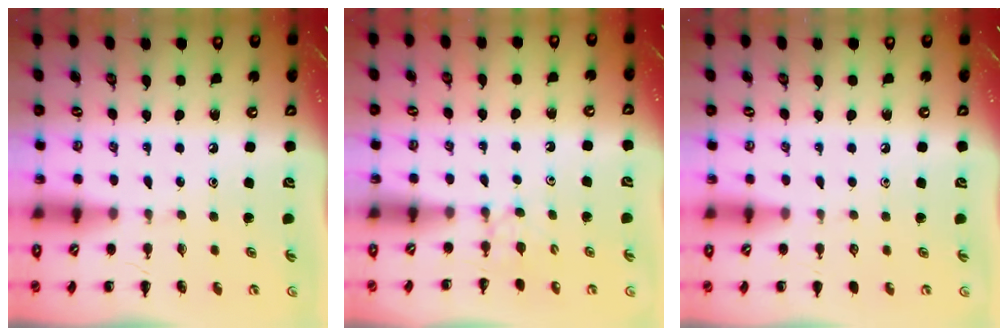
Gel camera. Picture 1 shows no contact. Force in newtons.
{"total": 2.6, "press": 2.4, "slide": 1.1}
{"total": 0.0}